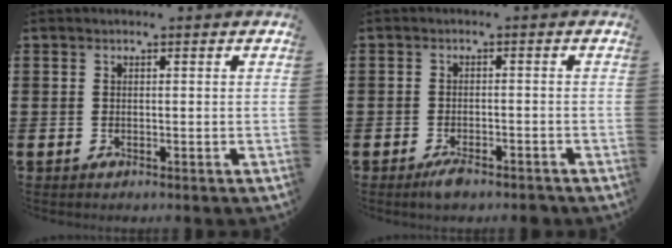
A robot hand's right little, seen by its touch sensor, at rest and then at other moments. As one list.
[{"total": 2.1, "force": [-1.5, 0.6, 1.4], "torque": [-0.017, 0.002, -0.032]}]